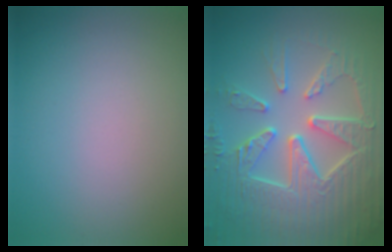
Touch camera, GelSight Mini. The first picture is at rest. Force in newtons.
{"total": 8.8, "press": 6.4, "slide": 6.0}